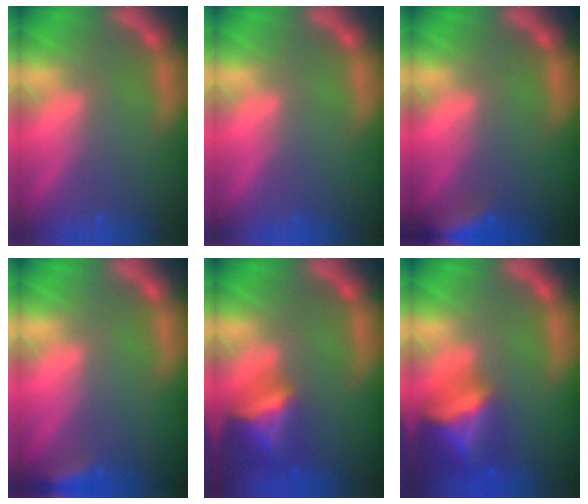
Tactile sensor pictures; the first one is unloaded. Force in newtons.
{"total": 0.0}
{"total": 5.0}
{"total": 2.9}
{"total": 6.0}
{"total": 7.5}